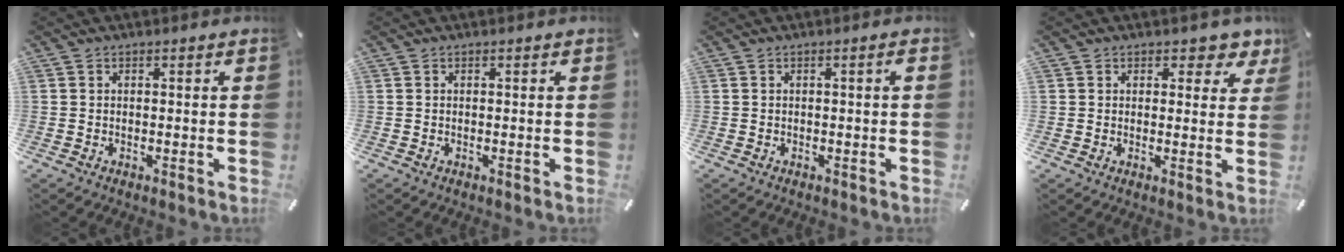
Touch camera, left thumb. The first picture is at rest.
{"total": 0.0}
{"total": 1.1, "force": [0.0, 0.1, 1.1], "torque": [-0.018, -0.001, -0.001]}
{"total": 4.7, "force": [2.9, 3.6, 1.2], "torque": [0.003, -0.022, 0.046]}